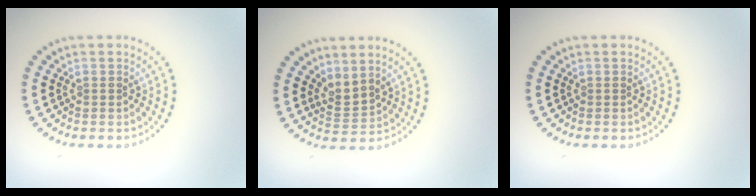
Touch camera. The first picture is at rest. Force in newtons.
{"total": 2.1, "press": 1.4, "slide": 1.6}
{"total": 0.0}